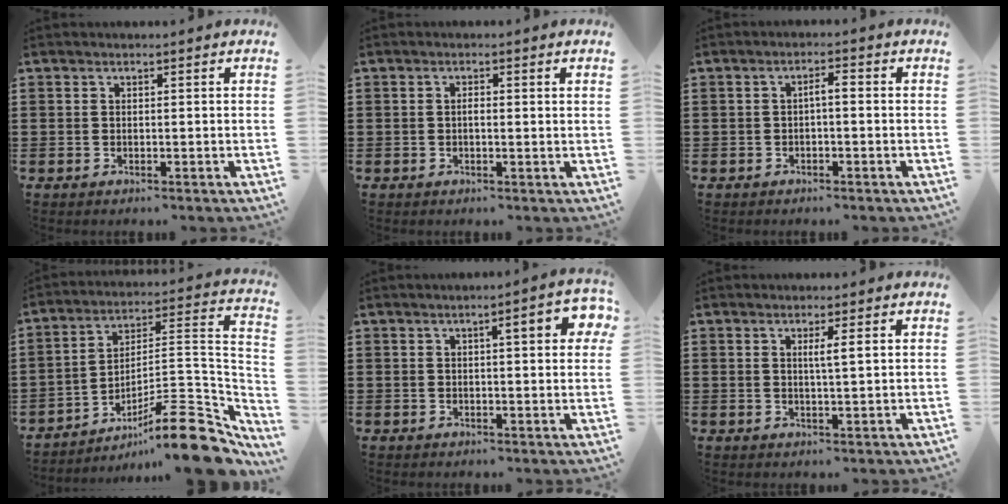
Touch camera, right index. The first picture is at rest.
{"total": 1.0, "force": [0.0, 0.0, 1.0], "torque": [-0.020, -0.004, 0.000]}
{"total": 1.8, "force": [-0.5, 0.4, 1.7], "torque": [-0.032, 0.004, -0.010]}
{"total": 14.4, "force": [-9.5, 3.0, 10.3], "torque": [-0.130, 0.029, -0.167]}
{"total": 5.0, "force": [1.5, 1.1, 4.6], "torque": [-0.067, -0.002, 0.017]}
{"total": 2.2, "force": [0.5, -0.1, 2.2], "torque": [-0.043, -0.002, 0.006]}